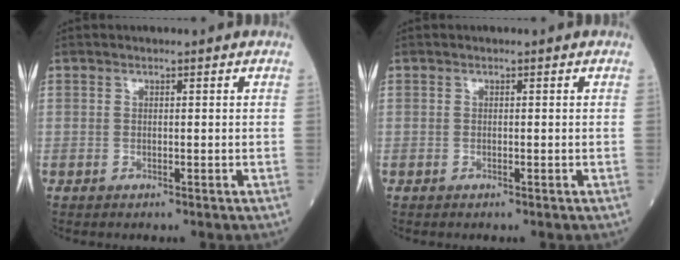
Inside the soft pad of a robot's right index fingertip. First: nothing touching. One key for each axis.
{"total": 0.0}